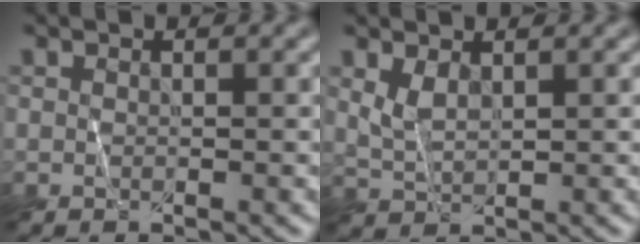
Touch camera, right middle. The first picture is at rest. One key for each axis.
{"total": 1.5, "fx": 0.7, "fy": 0.9, "fz": 0.9, "tx": -0.027, "ty": 0.001, "tz": 0.030}